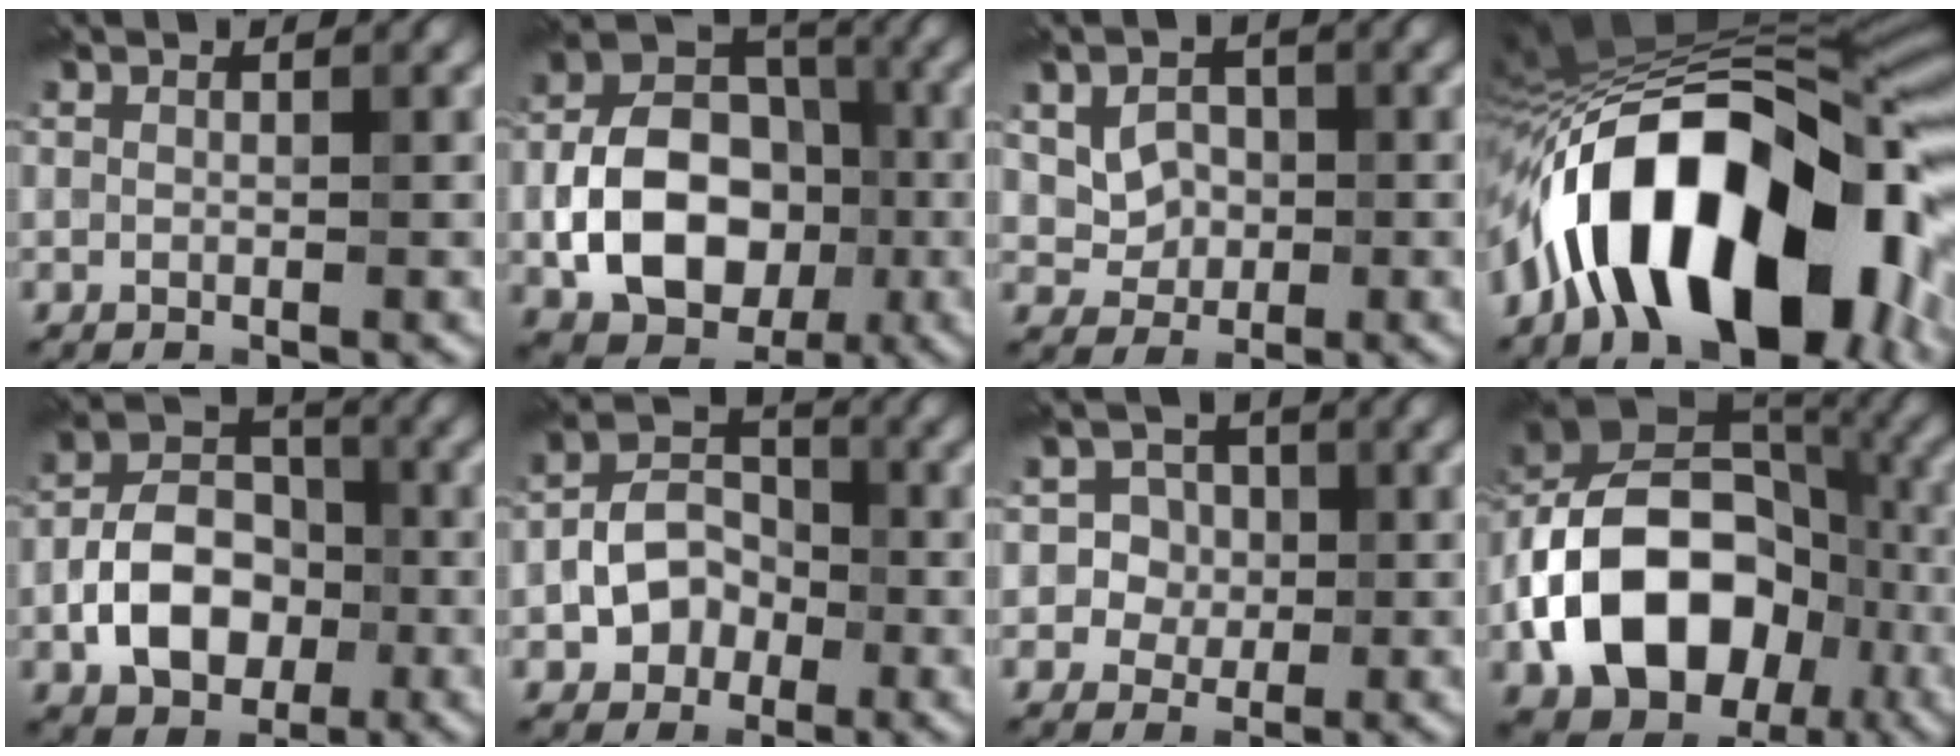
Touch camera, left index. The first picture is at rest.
{"total": 10.5, "force": [-2.5, 7.5, 7.0], "torque": [-0.125, 0.004, -0.045]}
{"total": 3.2, "force": [0.1, 2.6, 2.0], "torque": [-0.029, 0.002, 0.002]}
{"total": 17.9, "force": [-5.8, 8.8, 14.5], "torque": [-0.208, 0.029, -0.099]}
{"total": 7.0, "force": [-2.1, 4.8, 4.7], "torque": [-0.079, 0.010, -0.041]}
{"total": 4.7, "force": [-1.5, 3.7, 2.6], "torque": [-0.038, 0.010, -0.030]}
{"total": 5.1, "force": [0.2, 4.9, 1.1], "torque": [-0.008, 0.034, -0.015]}
{"total": 14.5, "force": [-4.5, 10.2, 9.3], "torque": [-0.167, 0.018, -0.095]}